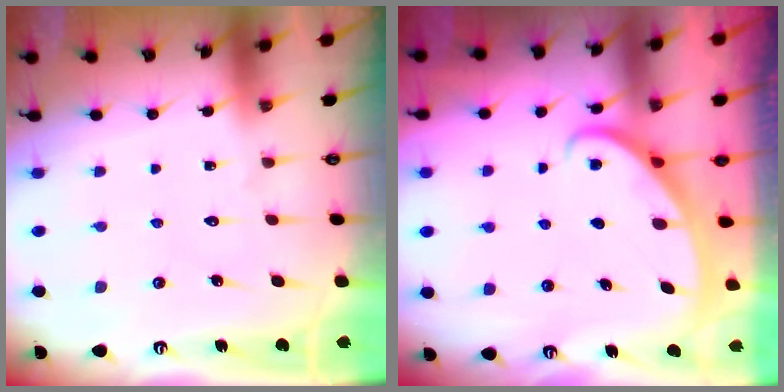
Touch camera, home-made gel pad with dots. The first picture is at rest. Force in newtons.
{"total": 3.1, "press": 3.1, "slide": 0.1}